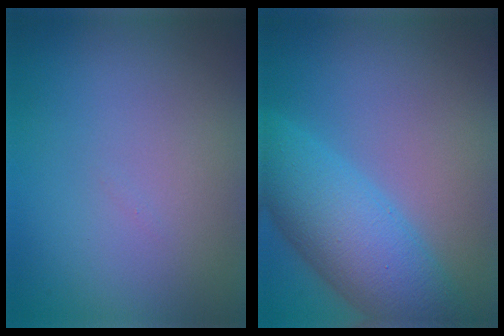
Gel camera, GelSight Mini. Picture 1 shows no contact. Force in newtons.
{"total": 8.0, "press": 8.0, "slide": 0.3}